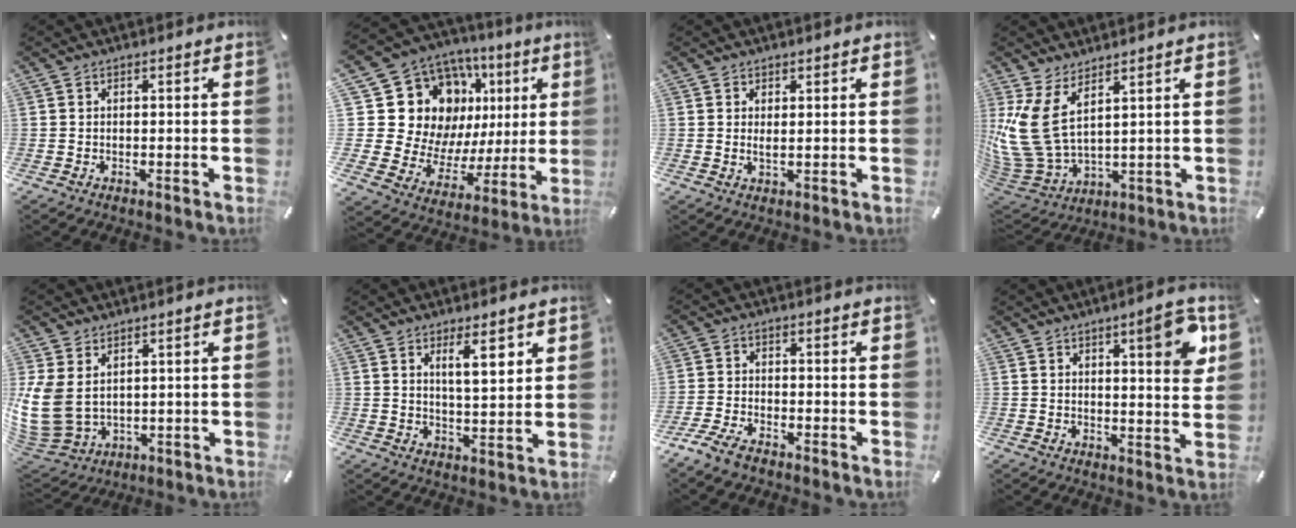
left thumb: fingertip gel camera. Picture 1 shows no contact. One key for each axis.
{"total": 21.1, "fx": 8.2, "fy": 16.5, "fz": 10.3, "tx": -0.175, "ty": -0.061, "tz": 0.180}
{"total": 1.7, "fx": 0.9, "fy": 0.5, "fz": 1.3, "tx": -0.019, "ty": -0.003, "tz": 0.014}
{"total": 12.2, "fx": 5.6, "fy": 6.7, "fz": 8.5, "tx": -0.227, "ty": -0.050, "tz": 0.106}
{"total": 10.6, "fx": 2.1, "fy": 8.3, "fz": 6.2, "tx": -0.157, "ty": -0.013, "tz": 0.041}
{"total": 8.2, "fx": 4.6, "fy": 2.6, "fz": 6.2, "tx": -0.094, "ty": -0.020, "tz": 0.073}
{"total": 4.7, "fx": -3.8, "fy": 1.8, "fz": 2.1, "tx": -0.058, "ty": 0.013, "tz": -0.077}
{"total": 9.5, "fx": 4.9, "fy": 2.7, "fz": 7.7, "tx": -0.097, "ty": -0.027, "tz": 0.073}